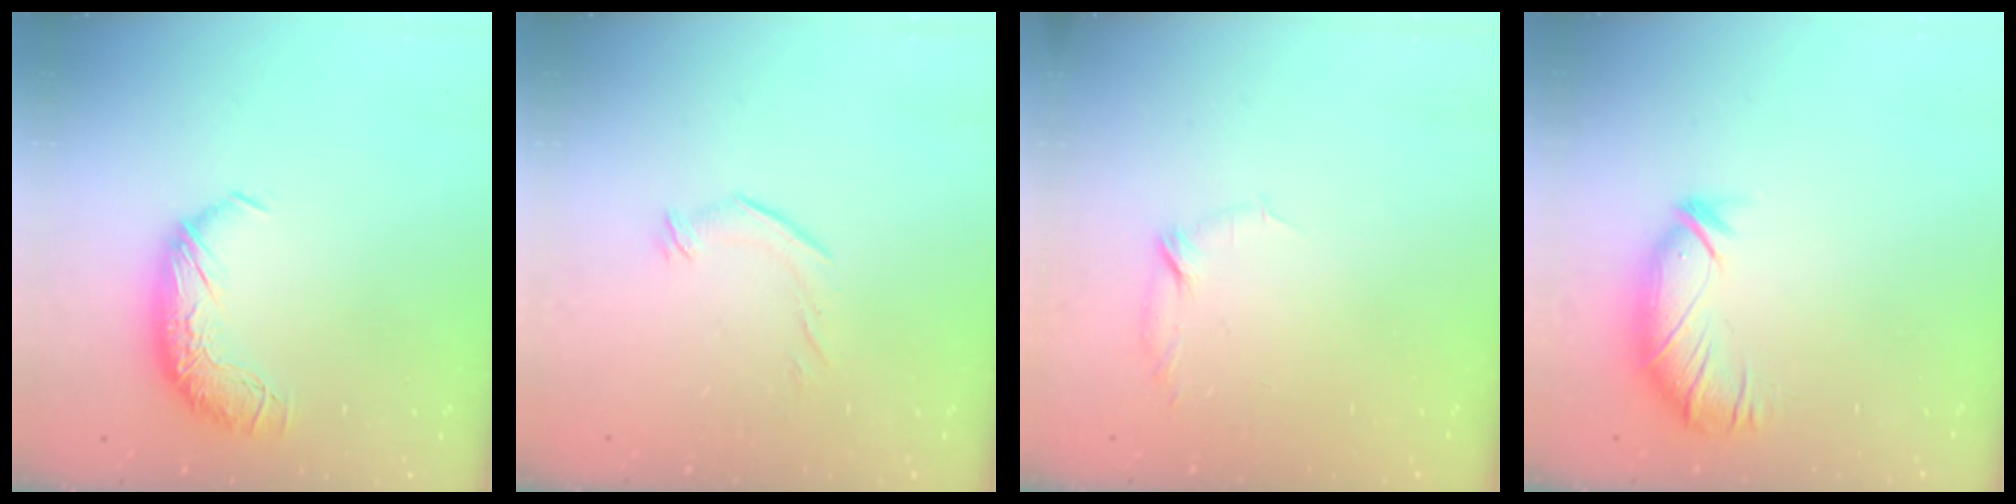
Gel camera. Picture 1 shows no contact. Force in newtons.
{"total": 4.7, "press": 4.5, "slide": 1.4}
{"total": 6.5, "press": 6.4, "slide": 0.9}
{"total": 2.9, "press": 2.3, "slide": 1.7}